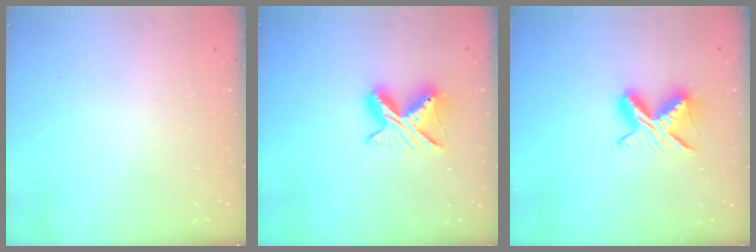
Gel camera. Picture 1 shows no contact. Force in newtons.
{"total": 9.1, "press": 9.1, "slide": 0.7}
{"total": 9.0, "press": 9.0, "slide": 0.9}